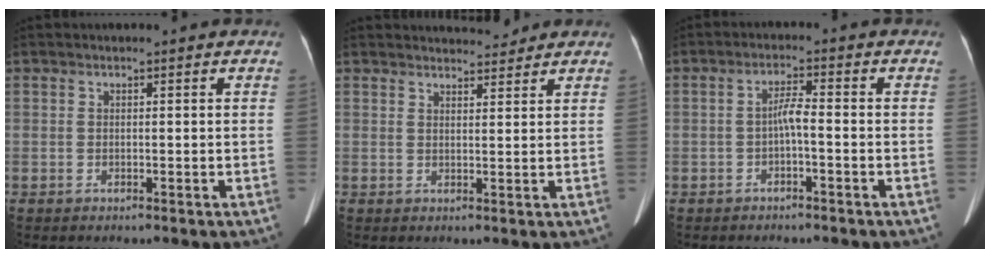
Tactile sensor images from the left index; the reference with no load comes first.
{"total": 4.2, "force": [4.1, 0.8, 0.6], "torque": [-0.008, 0.005, 0.053]}
{"total": 2.8, "force": [-1.0, 0.3, 2.6], "torque": [-0.046, 0.007, -0.017]}